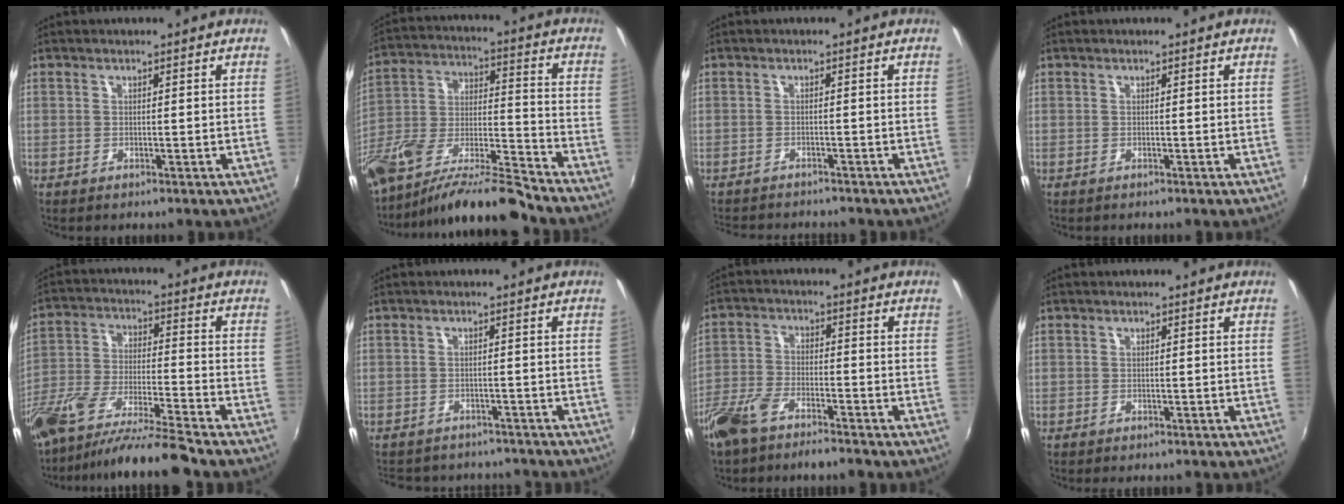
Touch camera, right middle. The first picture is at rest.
{"total": 16.9, "force": [-13.8, 2.2, 9.5], "torque": [-0.185, -0.017, -0.251]}
{"total": 6.5, "force": [-6.1, 1.1, 1.9], "torque": [-0.053, -0.015, -0.093]}
{"total": 0.0}
{"total": 16.5, "force": [-13.9, 0.1, 9.0], "torque": [-0.180, -0.034, -0.253]}
{"total": 12.4, "force": [-10.8, 4.6, 4.0], "torque": [-0.095, -0.004, -0.143]}
{"total": 8.8, "force": [-6.8, 2.8, 4.8], "torque": [-0.114, -0.010, -0.133]}
{"total": 1.0, "force": [-0.8, 0.5, 0.1], "torque": [-0.007, 0.000, -0.013]}